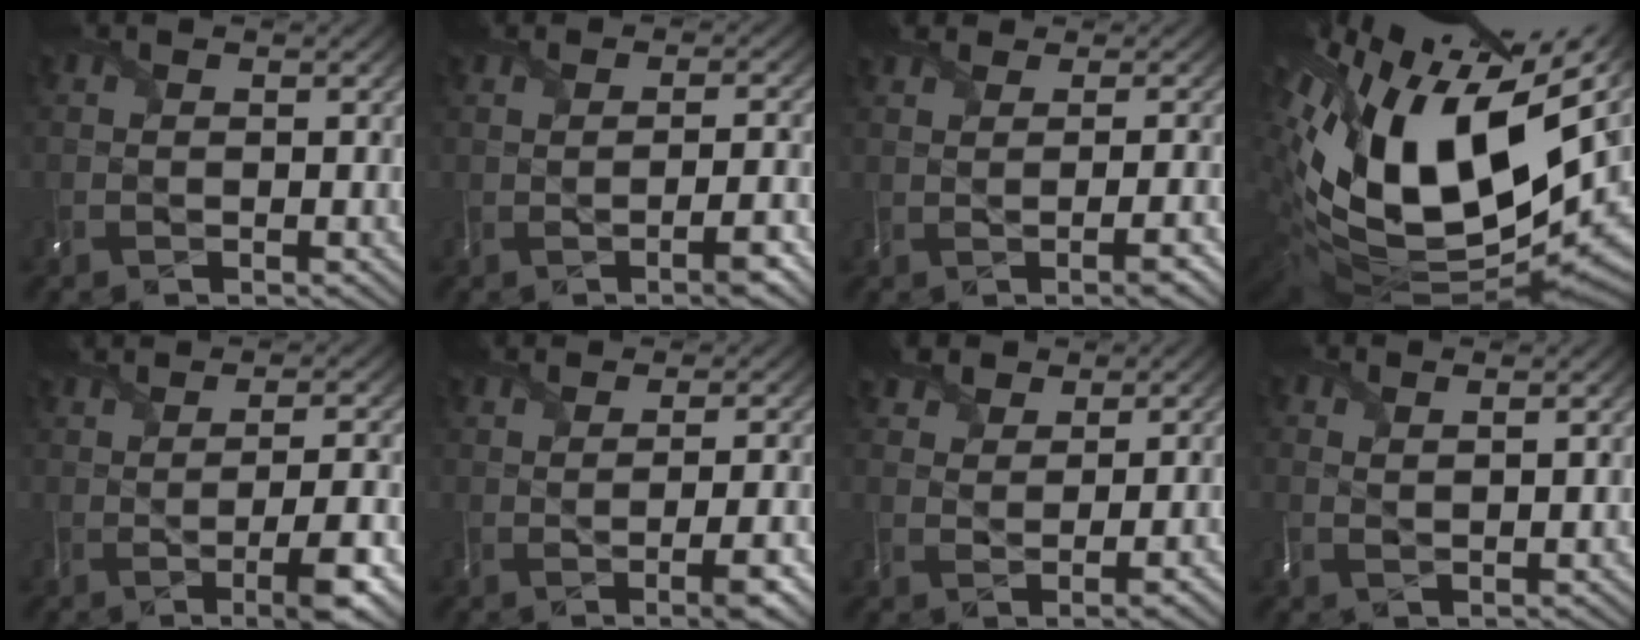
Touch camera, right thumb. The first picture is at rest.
{"total": 2.6, "force": [-1.5, 0.0, 2.1], "torque": [-0.027, 0.008, -0.030]}
{"total": 4.1, "force": [1.4, 1.4, 3.6], "torque": [-0.036, 0.024, 0.000]}
{"total": 20.6, "force": [0.8, 11.3, 17.2], "torque": [-0.332, -0.048, 0.021]}
{"total": 5.9, "force": [0.0, 0.6, 5.8], "torque": [-0.073, 0.019, -0.003]}
{"total": 4.8, "force": [1.5, 1.0, 4.4], "torque": [-0.047, 0.020, 0.005]}
{"total": 4.0, "force": [3.0, 1.6, 2.0], "torque": [-0.040, 0.007, 0.055]}
{"total": 2.3, "force": [1.8, 0.4, 1.4], "torque": [-0.009, -0.007, 0.024]}